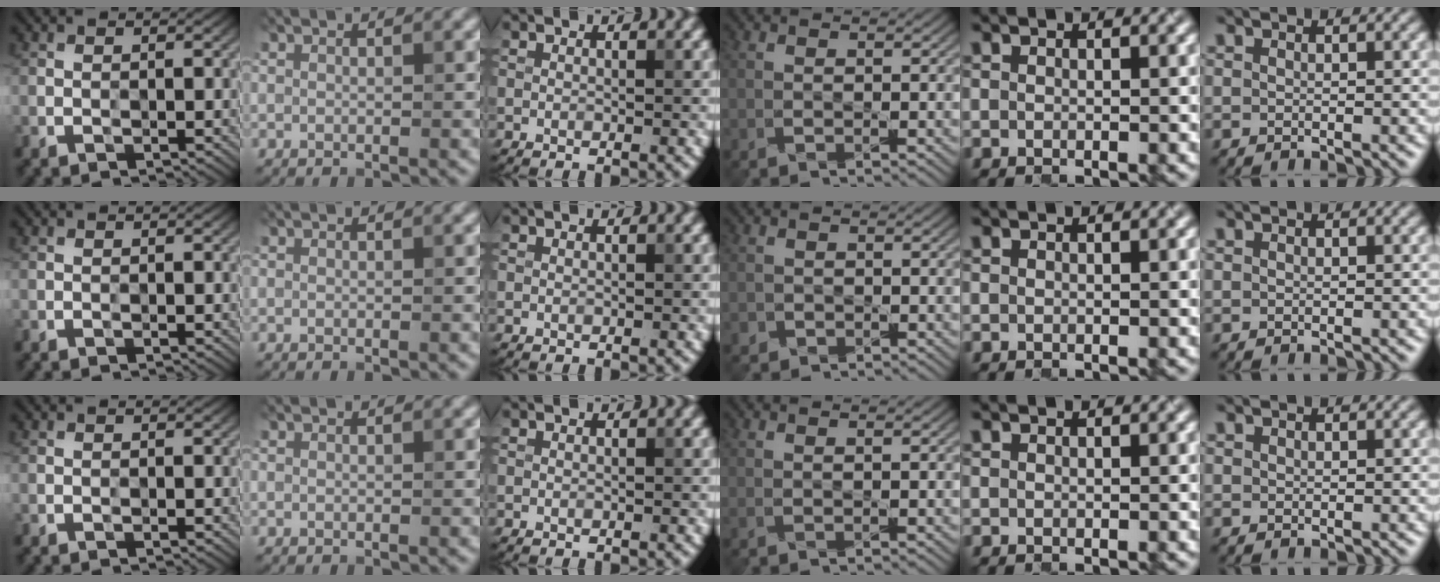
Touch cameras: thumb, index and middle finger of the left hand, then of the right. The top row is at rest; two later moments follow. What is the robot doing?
{"motion": "close", "object": "hinged tin"}